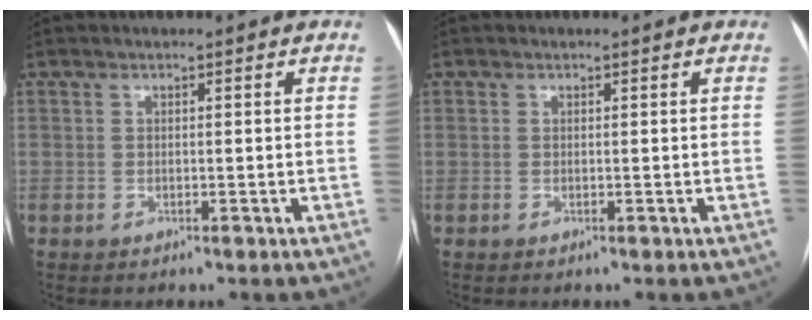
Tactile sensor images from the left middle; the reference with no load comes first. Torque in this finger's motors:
{"motor_torque": [0.85, -0.38, 0.60, 0.05]}